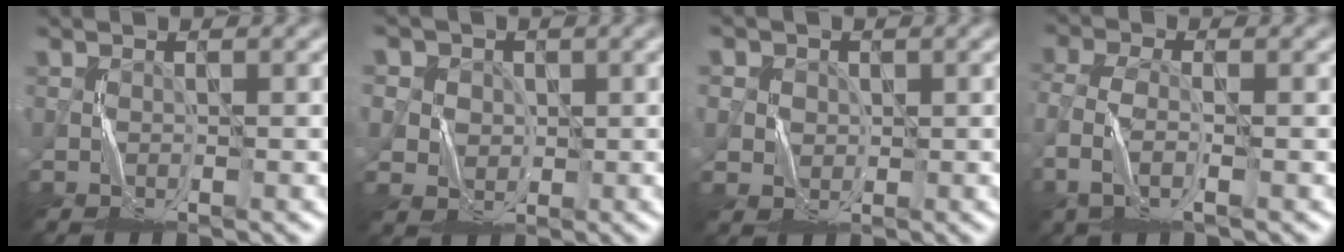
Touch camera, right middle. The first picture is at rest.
{"total": 5.3, "force": [2.0, 4.6, 1.6], "torque": [-0.037, 0.010, 0.029]}
{"total": 3.2, "force": [1.1, 3.0, 0.7], "torque": [-0.030, 0.003, 0.022]}
{"total": 3.2, "force": [-1.6, 1.5, 2.4], "torque": [-0.071, -0.003, -0.037]}